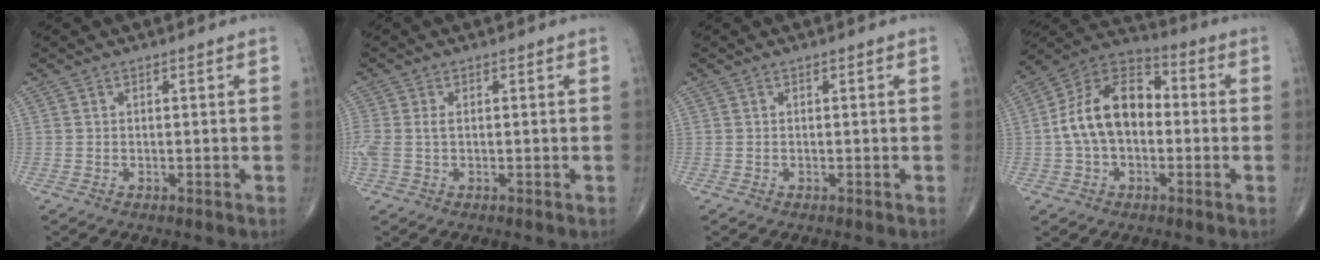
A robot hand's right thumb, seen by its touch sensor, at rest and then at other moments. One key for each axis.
{"total": 3.6, "fx": 0.0, "fy": 2.1, "fz": 2.9, "tx": -0.091, "ty": 0.011, "tz": 0.002}
{"total": 0.0}
{"total": 14.6, "fx": -0.6, "fy": 9.5, "fz": 11.1, "tx": -0.185, "ty": 0.041, "tz": -0.024}